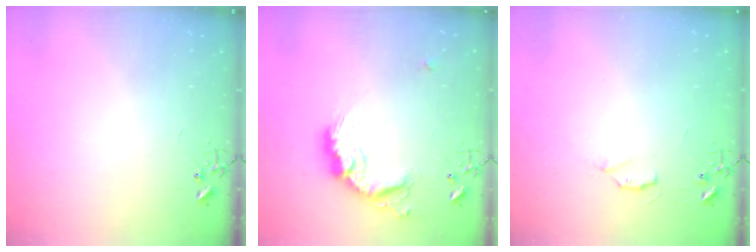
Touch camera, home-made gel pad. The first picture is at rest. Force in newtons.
{"total": 17.5, "press": 17.5, "slide": 1.1}
{"total": 5.4, "press": 5.3, "slide": 0.7}